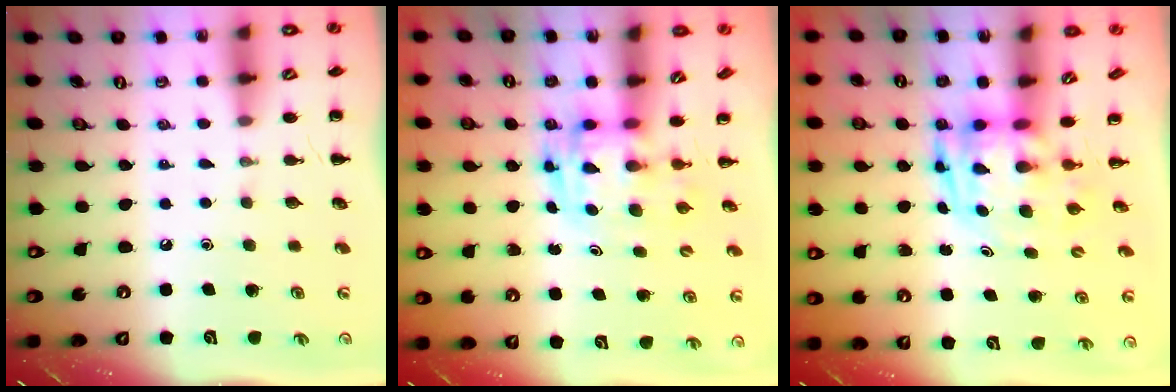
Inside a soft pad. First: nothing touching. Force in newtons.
{"total": 2.8, "press": 2.7, "slide": 0.5}
{"total": 3.3, "press": 3.3, "slide": 0.7}